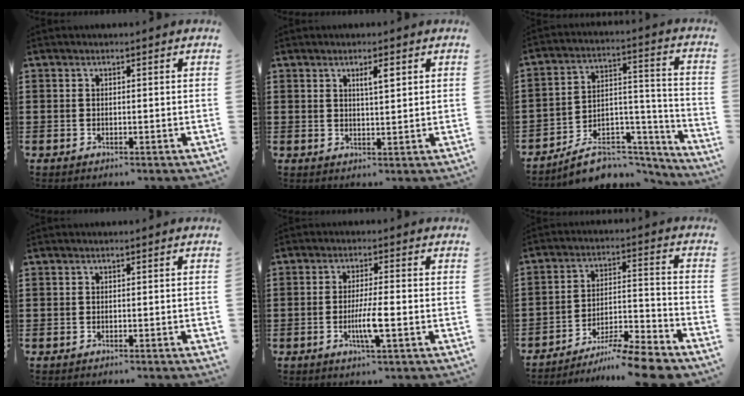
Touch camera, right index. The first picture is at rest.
{"total": 2.6, "force": [1.3, 0.5, 2.2], "torque": [-0.037, 0.001, 0.018]}
{"total": 9.7, "force": [-7.8, 4.6, 3.4], "torque": [-0.048, 0.034, -0.136]}
{"total": 0.7, "force": [-0.5, 0.0, 0.5], "torque": [-0.007, -0.004, -0.009]}
{"total": 5.0, "force": [-1.5, 0.3, 4.8], "torque": [-0.094, -0.013, -0.030]}
{"total": 8.9, "force": [-8.0, 0.5, 3.8], "torque": [-0.049, 0.021, -0.153]}